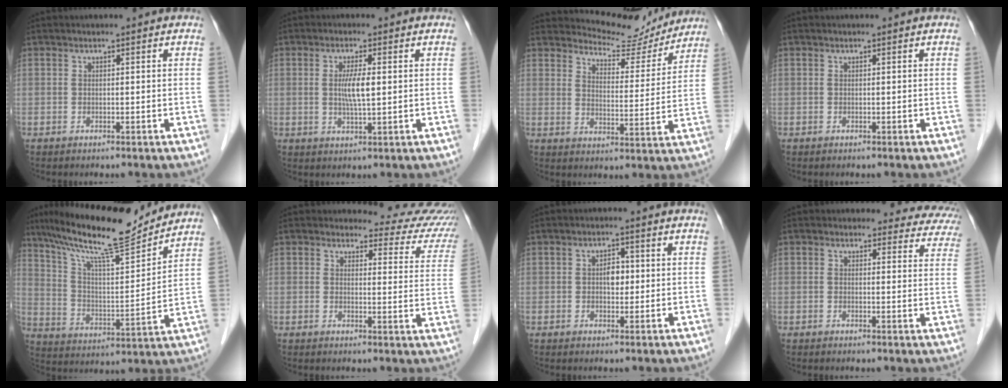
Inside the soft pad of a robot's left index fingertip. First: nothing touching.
{"total": 4.2, "force": [0.4, 0.5, 4.2], "torque": [-0.079, -0.004, 0.006]}
{"total": 10.7, "force": [10.3, 2.4, 1.0], "torque": [-0.016, -0.011, 0.140]}
{"total": 0.0}
{"total": 18.9, "force": [16.4, 1.3, 9.3], "torque": [-0.167, 0.006, 0.275]}
{"total": 12.1, "force": [11.5, 3.7, 1.0], "torque": [0.029, -0.053, 0.087]}
{"total": 2.6, "force": [0.1, 1.6, 2.0], "torque": [-0.032, 0.006, 0.002]}
{"total": 10.5, "force": [9.6, 4.2, -0.2], "torque": [0.058, -0.025, 0.059]}